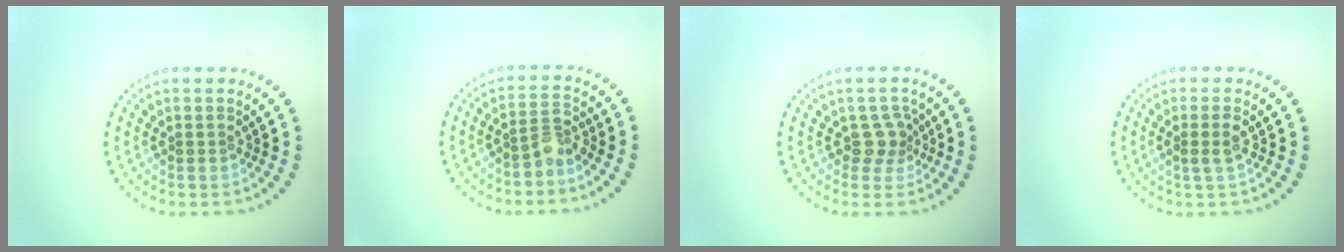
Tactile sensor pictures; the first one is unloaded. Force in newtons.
{"total": 2.0, "press": 1.5, "slide": 1.3}
{"total": 1.9, "press": 1.5, "slide": 1.2}
{"total": 1.4, "press": 1.1, "slide": 0.9}